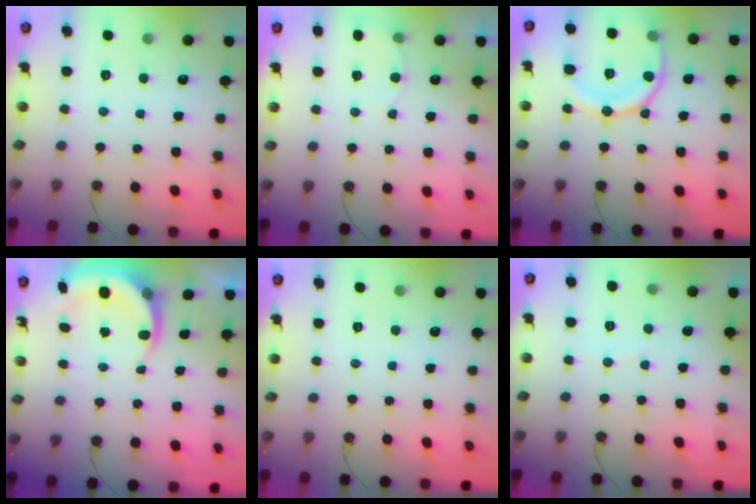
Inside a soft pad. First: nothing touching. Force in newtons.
{"total": 5.3, "press": 5.1, "slide": 1.3}
{"total": 17.3, "press": 17.2, "slide": 1.9}
{"total": 5.6, "press": 5.5, "slide": 1.2}
{"total": 0.0}
{"total": 2.4, "press": 2.4, "slide": 0.3}